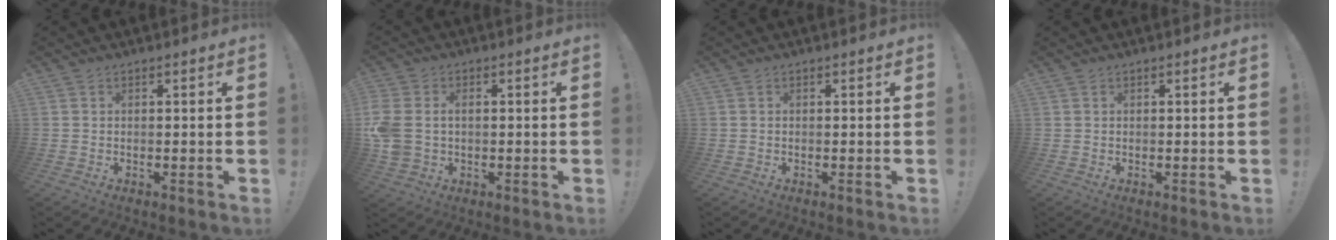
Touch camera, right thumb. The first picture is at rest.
{"total": 7.2, "force": [0.6, 5.5, 4.6], "torque": [-0.109, -0.003, 0.013]}
{"total": 0.0}
{"total": 0.0}